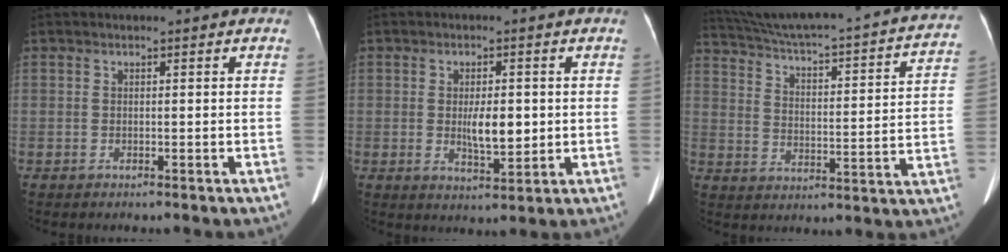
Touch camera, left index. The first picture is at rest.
{"total": 5.1, "force": [0.1, 1.9, 4.8], "torque": [-0.082, -0.007, 0.007]}
{"total": 29.2, "force": [25.9, 2.7, 13.1], "torque": [-0.208, -0.046, 0.331]}